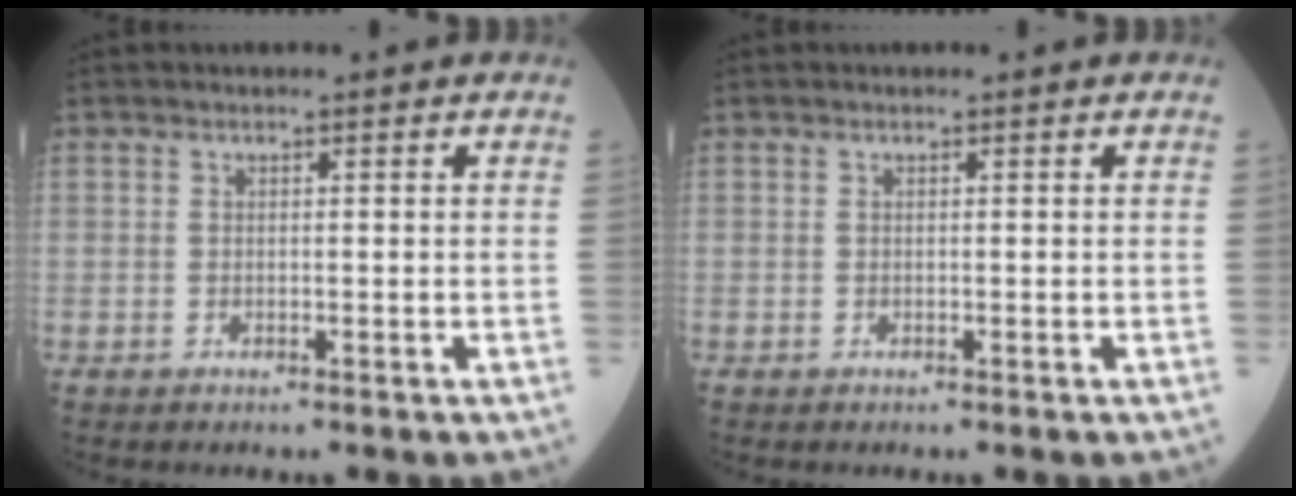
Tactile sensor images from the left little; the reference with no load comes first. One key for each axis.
{"total": 0.0}